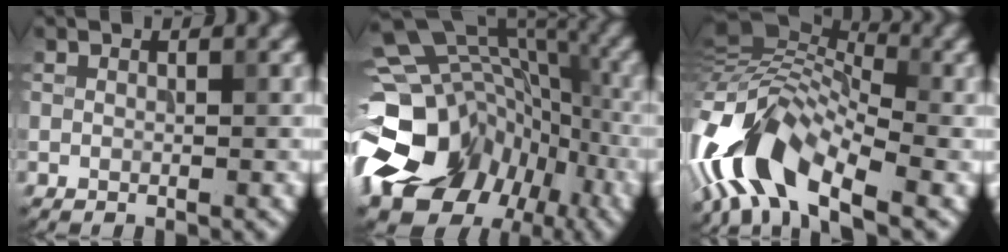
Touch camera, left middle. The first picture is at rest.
{"total": 16.6, "force": [-6.2, 13.1, 8.1], "torque": [-0.165, 0.004, -0.092]}
{"total": 9.9, "force": [-4.4, 5.0, 7.4], "torque": [-0.127, 0.018, -0.097]}